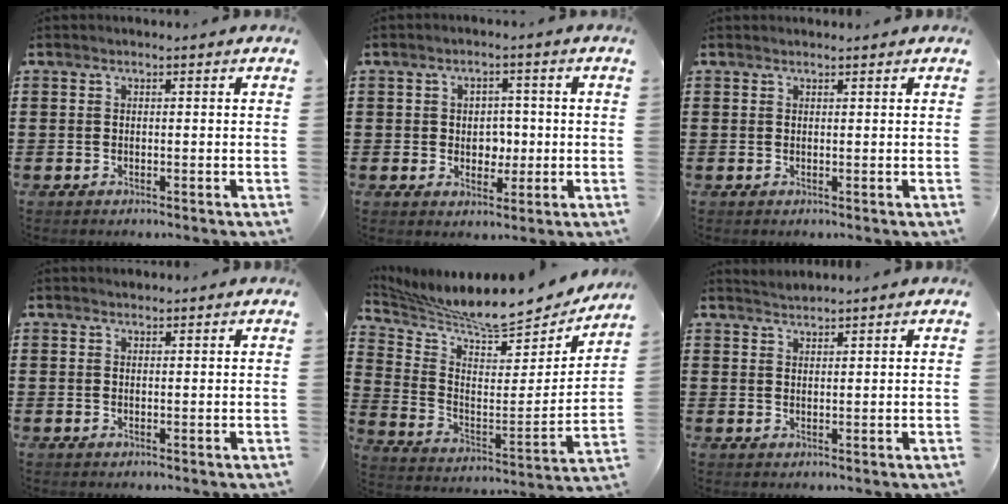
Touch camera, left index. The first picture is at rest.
{"total": 3.7, "force": [0.0, 2.9, 2.2], "torque": [-0.037, 0.002, -0.008]}
{"total": 0.7, "force": [0.6, 0.1, 0.0], "torque": [-0.001, 0.000, 0.013]}
{"total": 0.6, "force": [0.5, 0.2, 0.1], "torque": [-0.002, 0.001, 0.011]}
{"total": 7.7, "force": [7.2, -0.2, 2.7], "torque": [-0.082, -0.068, 0.114]}
{"total": 1.5, "force": [1.5, -0.1, 0.0], "torque": [-0.004, 0.003, 0.030]}